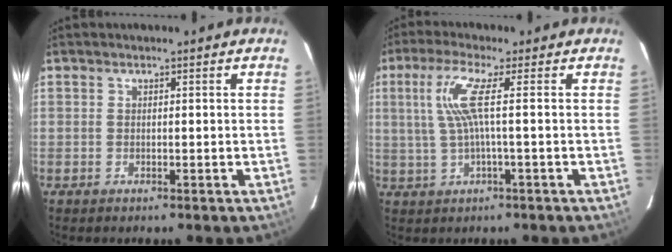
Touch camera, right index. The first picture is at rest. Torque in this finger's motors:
{"motor_torque": [0.61, 0.03, 0.36, 0.09]}